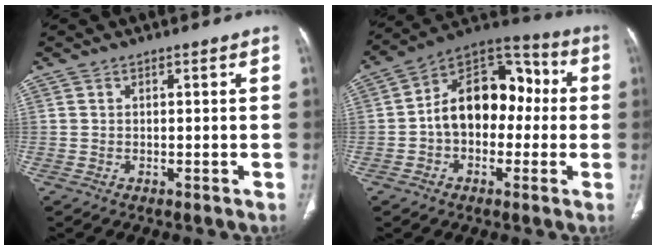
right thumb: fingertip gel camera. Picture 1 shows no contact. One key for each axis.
{"total": 16.4, "fx": -0.4, "fy": 11.2, "fz": 11.9, "tx": -0.145, "ty": 0.052, "tz": -0.020}